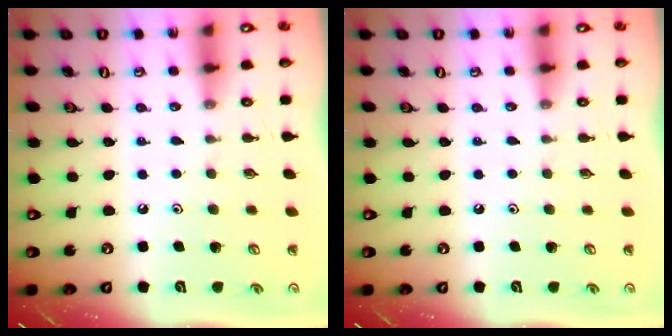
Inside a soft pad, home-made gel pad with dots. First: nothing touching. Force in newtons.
{"total": 0.0}